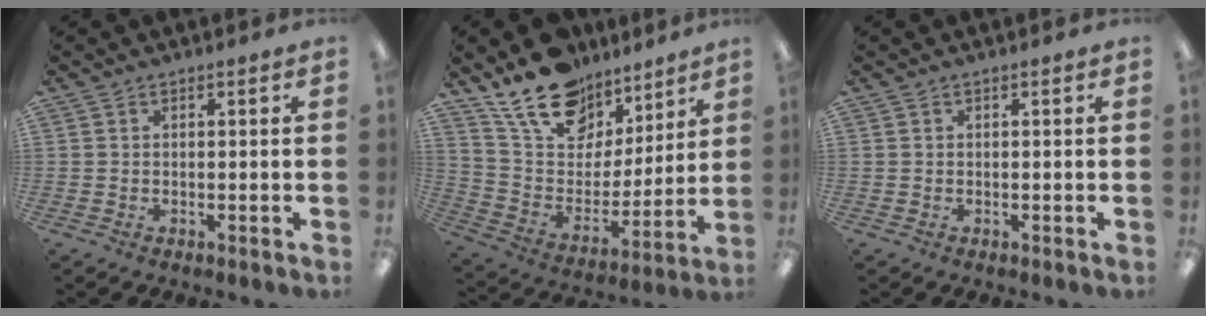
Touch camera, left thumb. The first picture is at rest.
{"total": 17.6, "force": [13.4, 9.6, 6.1], "torque": [-0.123, -0.088, 0.249]}
{"total": 0.0}